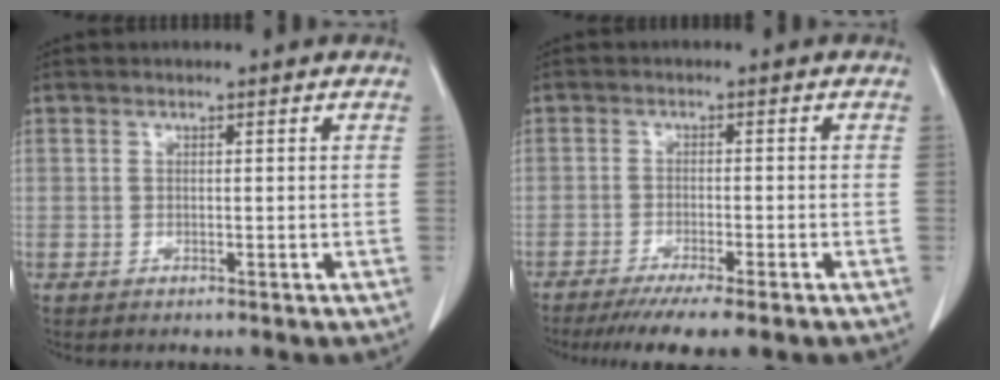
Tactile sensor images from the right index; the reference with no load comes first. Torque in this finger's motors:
{"motor_torque": [0.86, -0.83, 0.49, 0.15]}